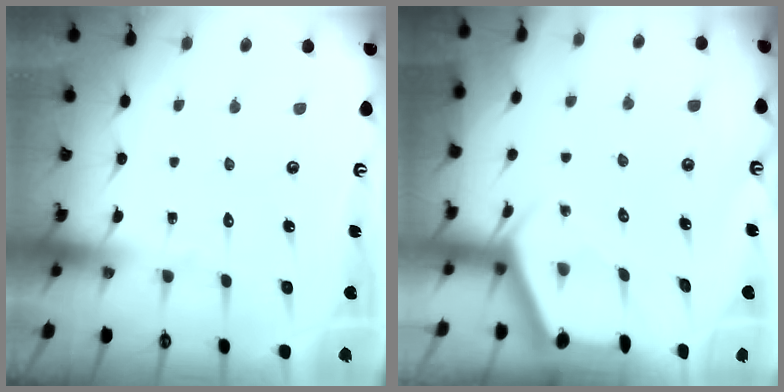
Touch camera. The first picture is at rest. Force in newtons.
{"total": 2.2, "press": 2.2, "slide": 0.3}